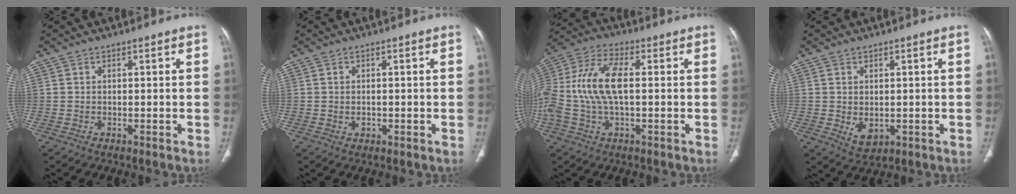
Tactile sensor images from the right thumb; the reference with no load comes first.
{"total": 1.3, "force": [-0.2, 1.1, 0.8], "torque": [-0.011, 0.001, 0.000]}
{"total": 15.2, "force": [0.3, 7.3, 13.3], "torque": [-0.308, 0.029, 0.004]}
{"total": 4.1, "force": [-0.4, 2.8, 3.0], "torque": [-0.041, -0.009, 0.009]}